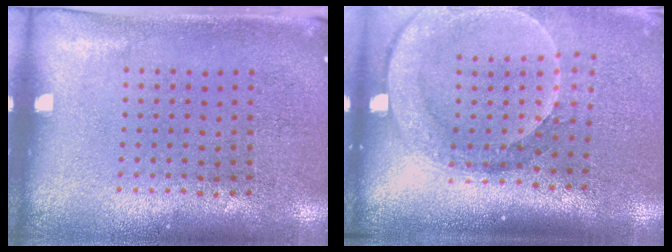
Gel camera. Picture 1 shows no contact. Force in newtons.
{"total": 2.6, "press": 2.0, "slide": 1.7}